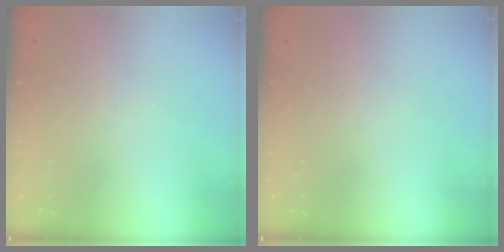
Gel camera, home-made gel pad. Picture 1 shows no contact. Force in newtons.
{"total": 0.0}